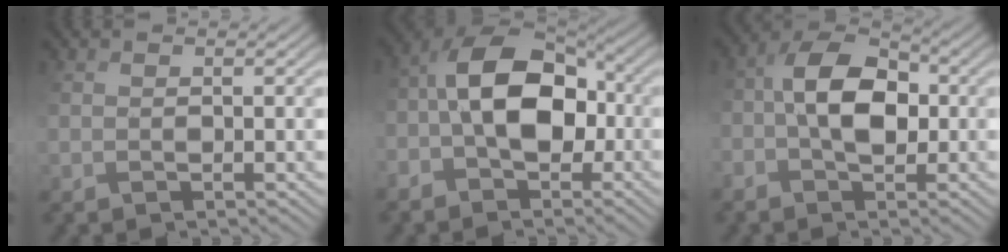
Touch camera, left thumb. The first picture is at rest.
{"total": 10.3, "force": [-1.1, 5.6, 8.6], "torque": [-0.172, 0.014, -0.031]}
{"total": 7.7, "force": [-0.1, 4.1, 6.5], "torque": [-0.123, 0.022, -0.007]}